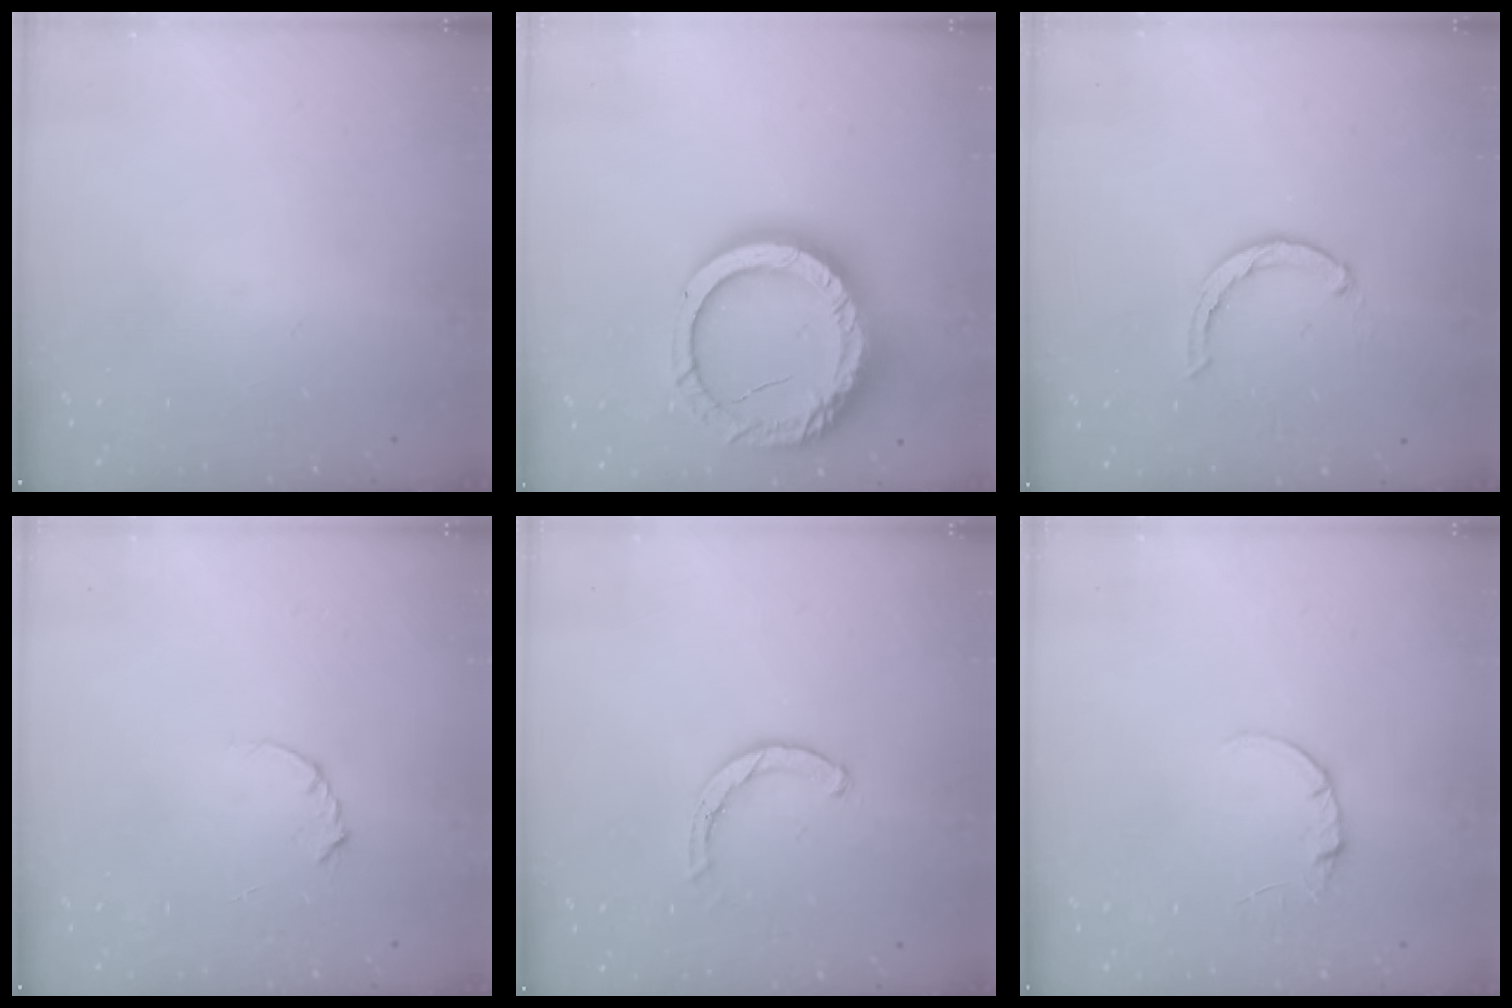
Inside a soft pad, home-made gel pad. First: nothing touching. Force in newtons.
{"total": 20.9, "press": 20.8, "slide": 2.6}
{"total": 3.1, "press": 3.0, "slide": 0.5}
{"total": 2.9, "press": 2.9, "slide": 0.3}
{"total": 2.0, "press": 2.0, "slide": 0.2}
{"total": 3.3, "press": 3.3, "slide": 0.4}